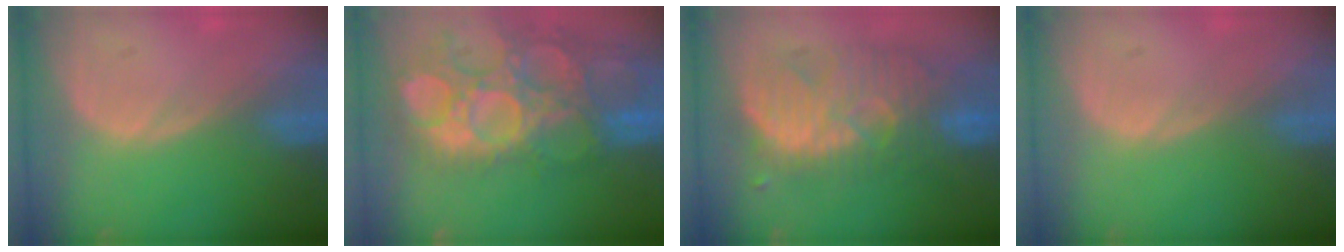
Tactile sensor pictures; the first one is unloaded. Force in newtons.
{"total": 15.2, "press": 12.6, "slide": 8.5}
{"total": 9.9, "press": 9.7, "slide": 2.0}
{"total": 0.0}